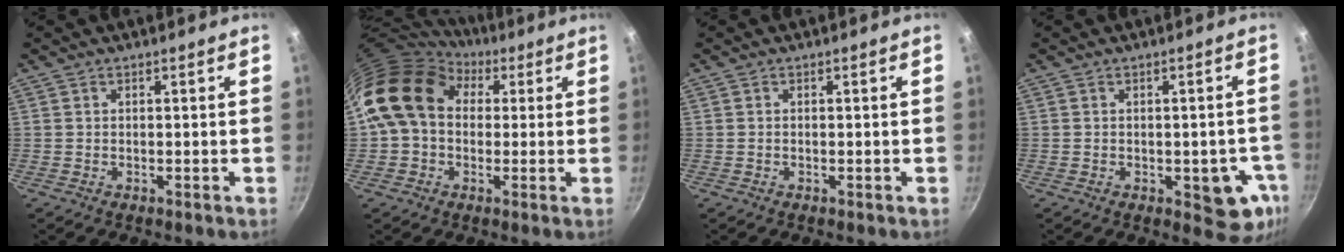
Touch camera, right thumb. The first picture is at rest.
{"total": 14.8, "force": [2.5, 10.2, 10.5], "torque": [-0.175, 0.020, 0.027]}
{"total": 0.0}
{"total": 8.5, "force": [-2.5, 4.2, 7.0], "torque": [-0.040, 0.006, -0.030]}